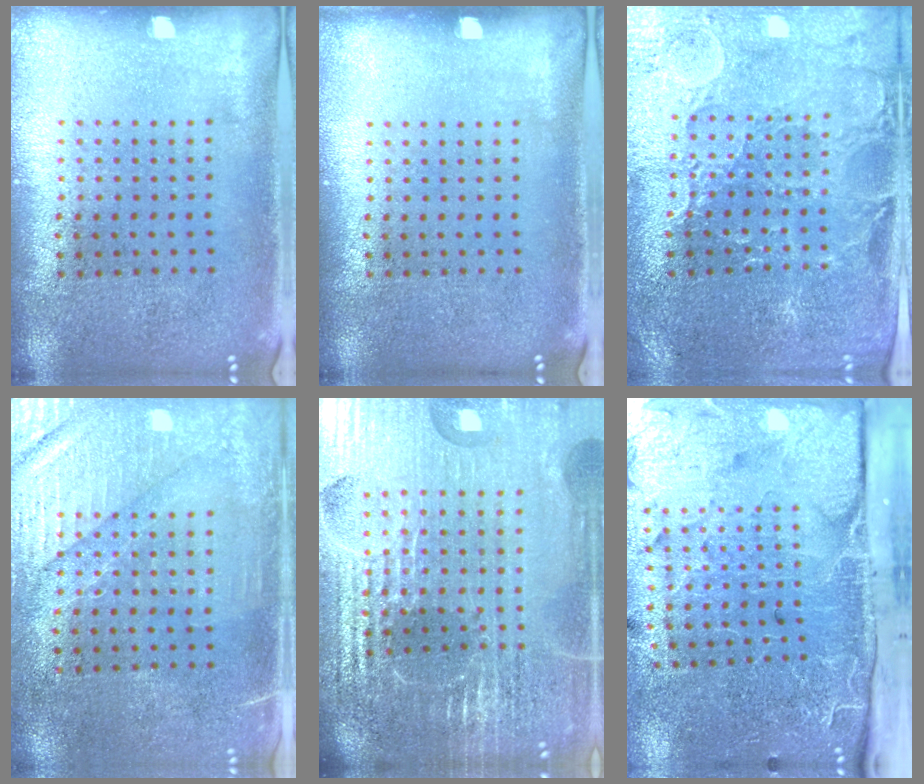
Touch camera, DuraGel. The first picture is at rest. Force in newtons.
{"total": 0.0}
{"total": 1.9, "press": 1.8, "slide": 0.5}
{"total": 3.4, "press": 3.1, "slide": 1.4}
{"total": 6.5, "press": 5.7, "slide": 3.0}
{"total": 4.8, "press": 3.9, "slide": 2.8}